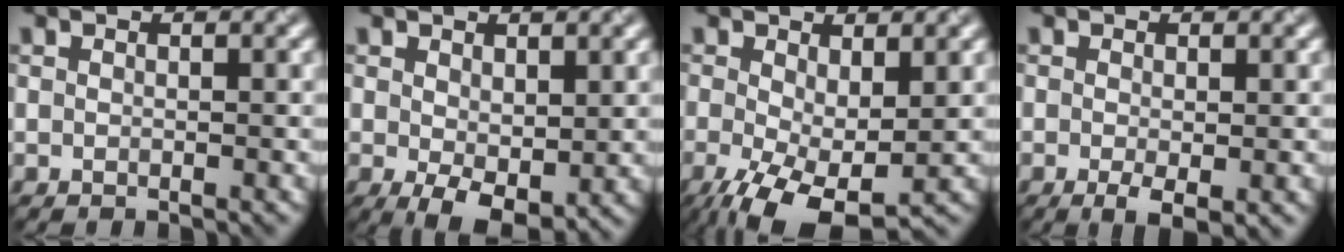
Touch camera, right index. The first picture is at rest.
{"total": 4.3, "force": [-0.4, 2.3, 3.6], "torque": [-0.067, -0.013, 0.001]}
{"total": 7.4, "force": [-2.4, 3.4, 6.1], "torque": [-0.137, -0.026, -0.032]}
{"total": 2.2, "force": [-0.6, 0.6, 2.1], "torque": [-0.036, -0.011, -0.009]}